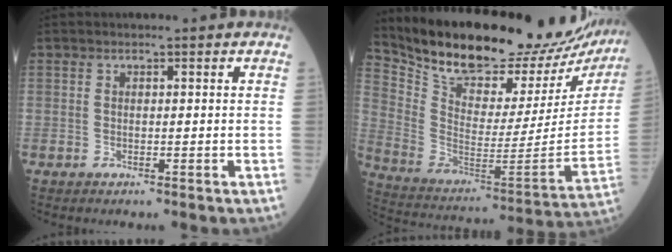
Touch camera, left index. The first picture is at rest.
{"total": 30.3, "force": [27.0, 7.7, 11.5], "torque": [-0.209, -0.082, 0.375]}